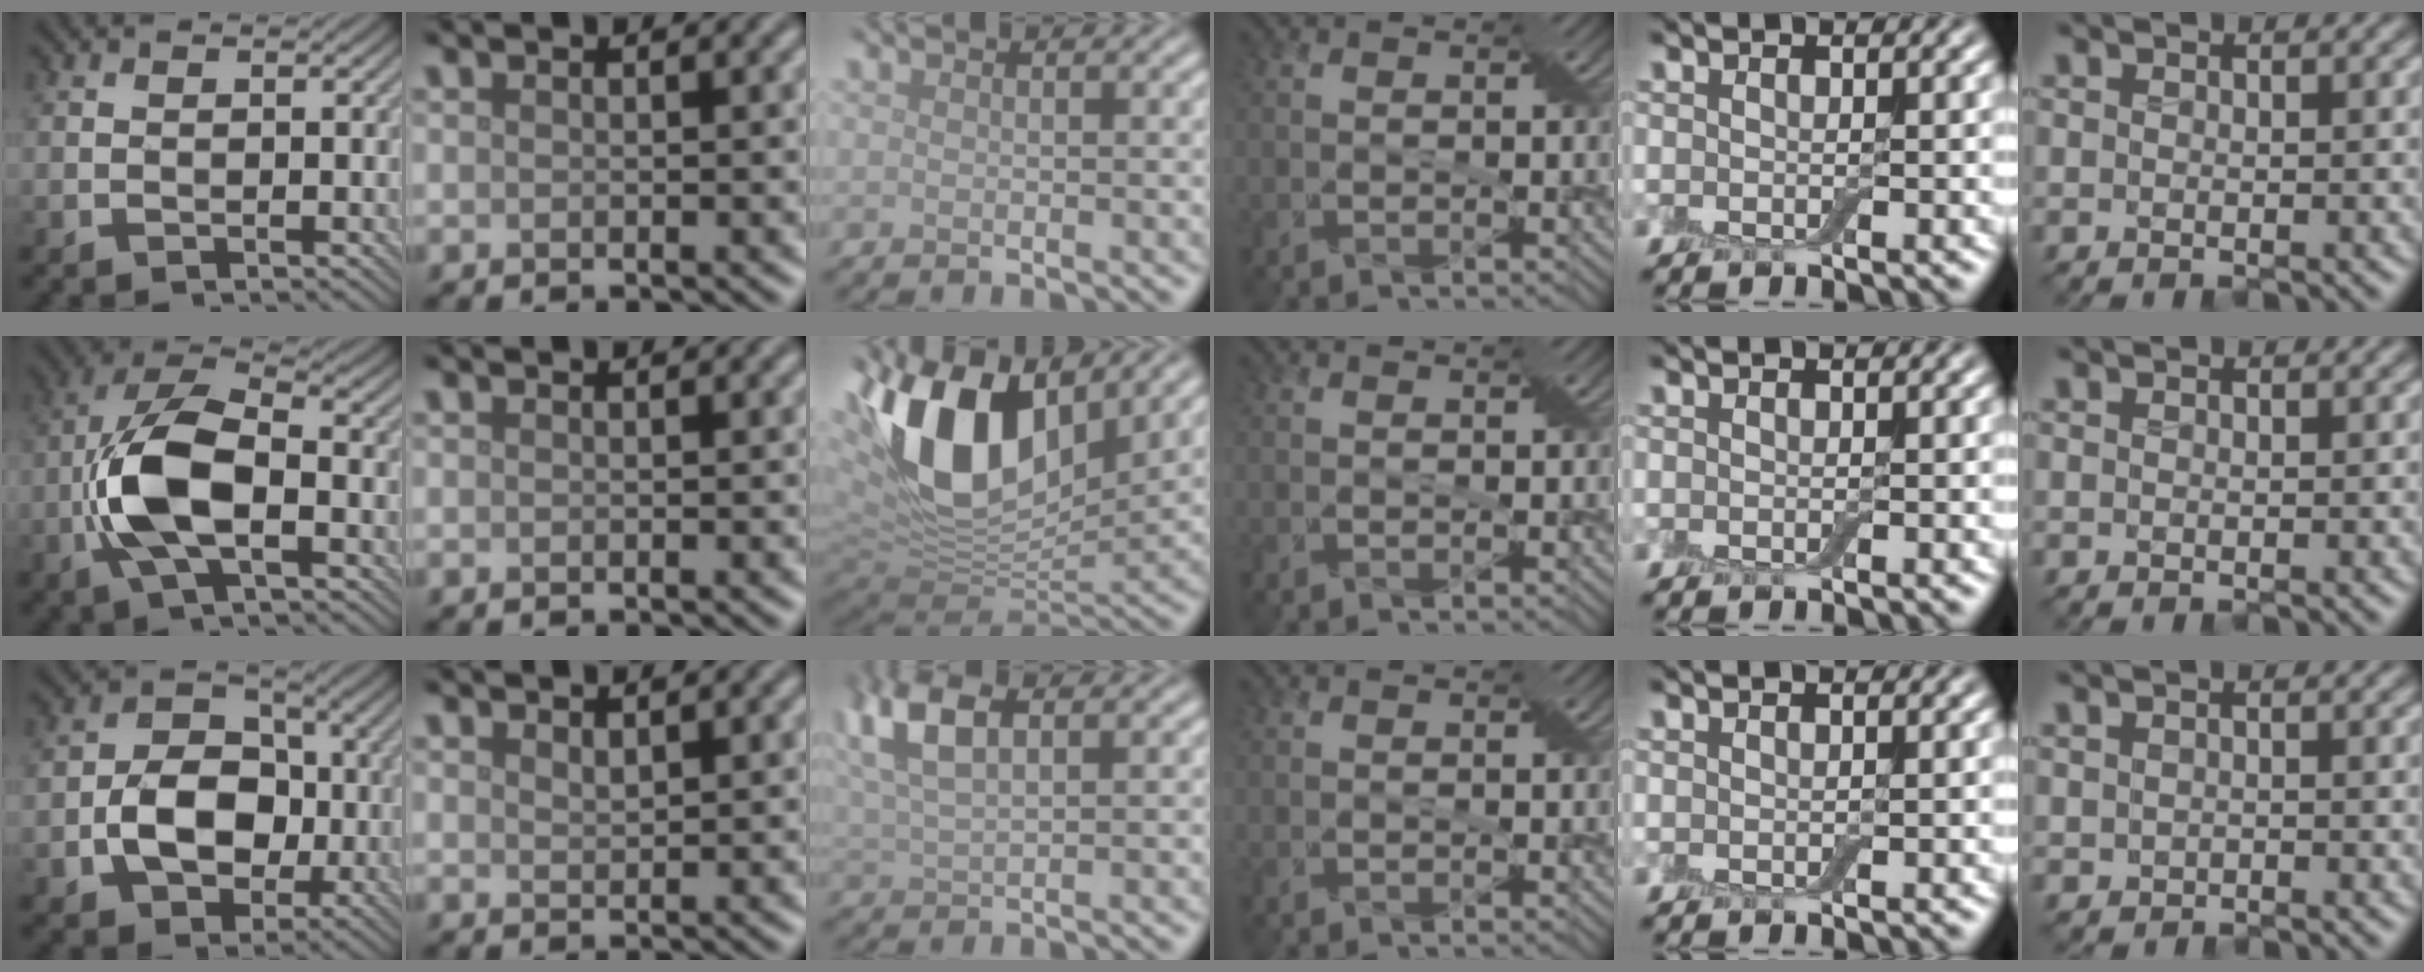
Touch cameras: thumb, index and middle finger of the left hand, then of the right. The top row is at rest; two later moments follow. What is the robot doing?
{"motion": "cut", "object": "cling film"}